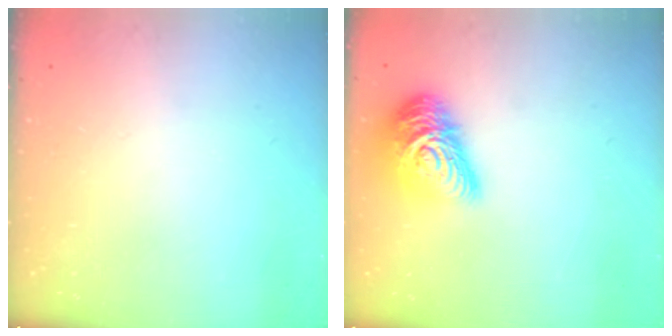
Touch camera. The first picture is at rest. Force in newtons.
{"total": 16.9, "press": 16.9, "slide": 1.2}